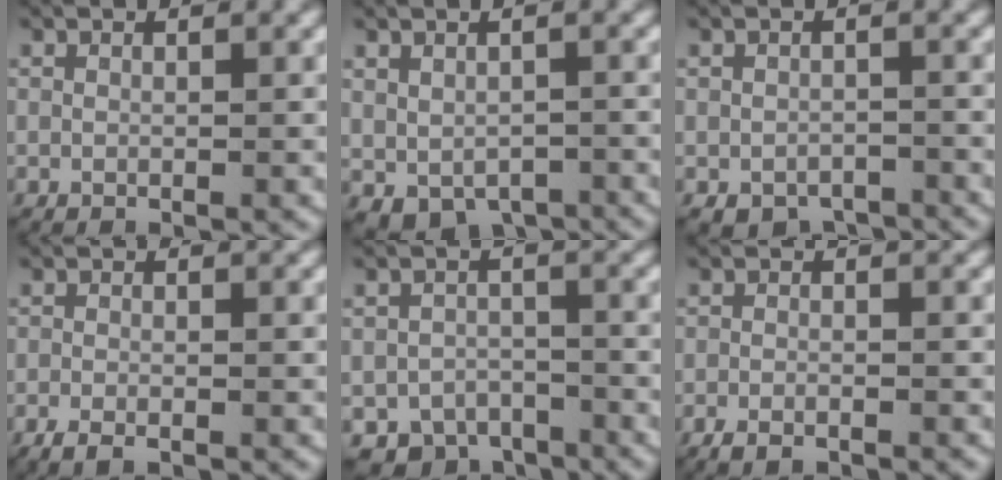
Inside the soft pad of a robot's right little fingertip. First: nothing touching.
{"total": 5.4, "force": [-3.8, 3.3, 2.0], "torque": [-0.024, -0.022, -0.047]}
{"total": 4.5, "force": [-3.5, 2.6, 0.9], "torque": [-0.003, -0.016, -0.054]}
{"total": 2.1, "force": [-1.6, 1.0, 1.0], "torque": [-0.025, -0.006, -0.027]}
{"total": 7.6, "force": [-5.9, 4.7, 1.3], "torque": [-0.001, -0.021, -0.100]}
{"total": 2.1, "force": [-1.8, 0.8, 0.7], "torque": [-0.018, -0.005, -0.031]}